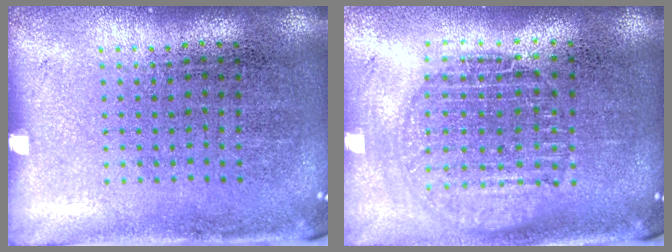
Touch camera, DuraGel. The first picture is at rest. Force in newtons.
{"total": 1.7, "press": 1.5, "slide": 0.9}